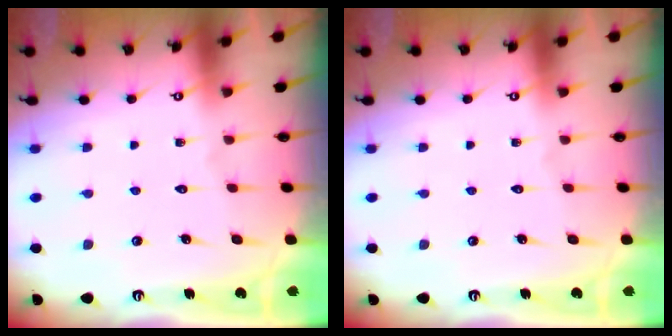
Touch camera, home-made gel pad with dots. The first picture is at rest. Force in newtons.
{"total": 0.0}